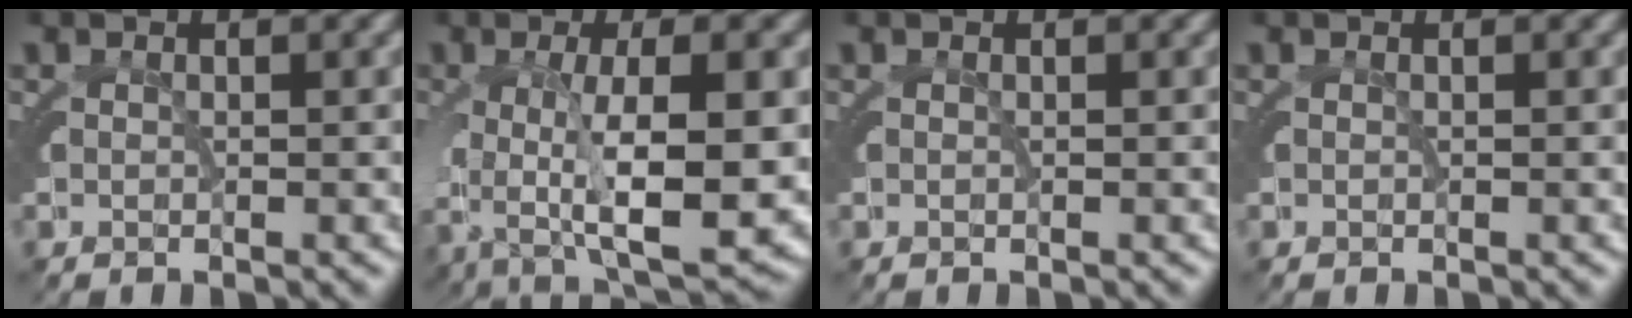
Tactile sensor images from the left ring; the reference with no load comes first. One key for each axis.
{"total": 7.4, "fx": -0.3, "fy": 2.5, "fz": 7.0, "tx": -0.108, "ty": -0.008, "tz": 0.007}
{"total": 0.0}
{"total": 0.0}